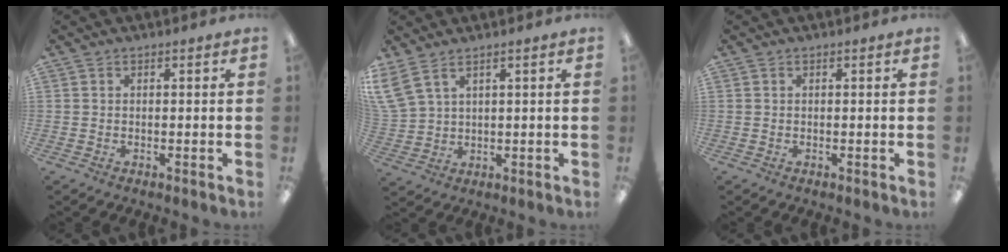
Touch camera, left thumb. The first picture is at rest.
{"total": 6.0, "force": [3.8, 2.9, 3.7], "torque": [-0.084, -0.013, 0.072]}
{"total": 0.0}